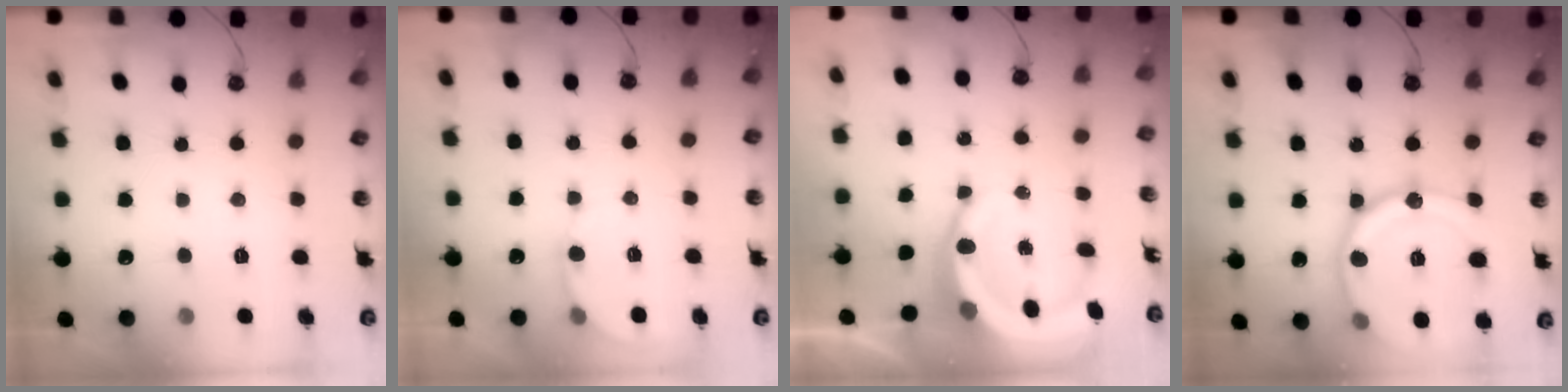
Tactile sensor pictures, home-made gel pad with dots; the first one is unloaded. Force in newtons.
{"total": 4.9, "press": 4.9, "slide": 0.4}
{"total": 11.6, "press": 11.4, "slide": 2.3}
{"total": 20.3, "press": 20.2, "slide": 1.8}